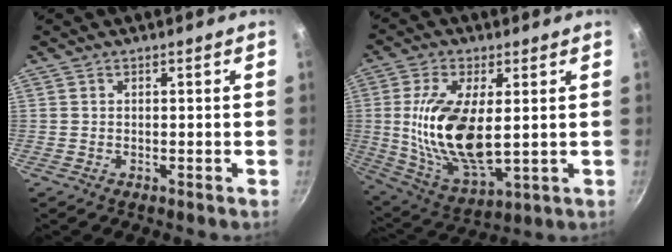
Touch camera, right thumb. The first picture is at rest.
{"total": 17.4, "force": [1.5, 7.9, 15.4], "torque": [-0.290, -0.013, 0.038]}